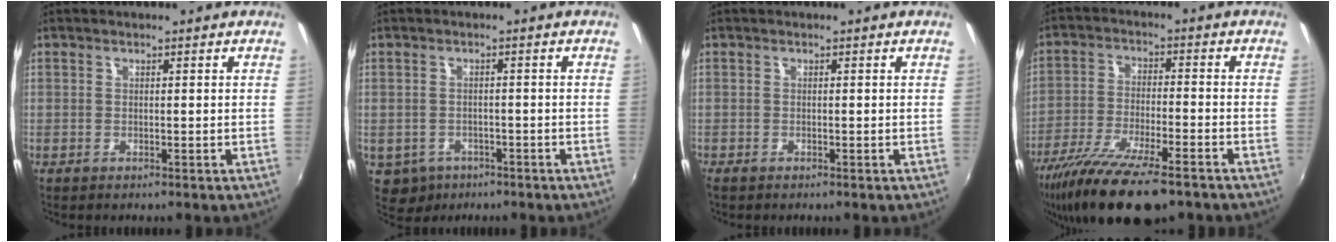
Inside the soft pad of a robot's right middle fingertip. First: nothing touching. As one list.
[{"total": 5.5, "force": [-2.6, 4.4, 1.9], "torque": [-0.047, -0.009, -0.032]}, {"total": 0.5, "force": [-0.5, 0.2, 0.1], "torque": [-0.003, -0.004, -0.011]}, {"total": 17.5, "force": [-12.9, 4.3, 11.0], "torque": [-0.222, -0.047, -0.224]}]